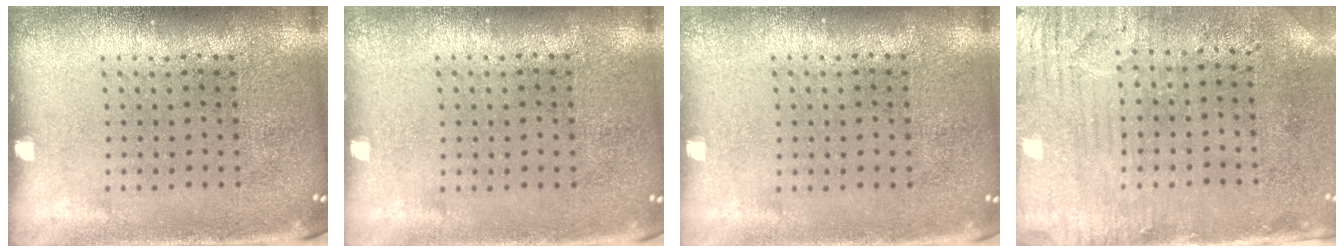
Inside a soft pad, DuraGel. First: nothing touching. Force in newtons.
{"total": 0.0}
{"total": 0.0}
{"total": 3.2, "press": 2.6, "slide": 1.9}